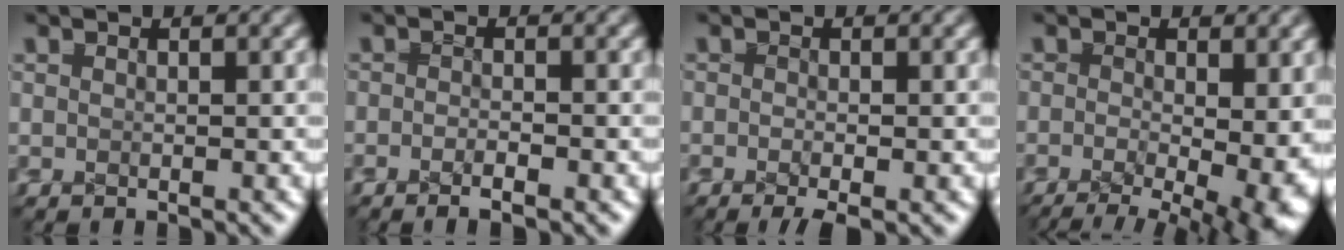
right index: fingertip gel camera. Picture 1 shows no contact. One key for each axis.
{"total": 1.9, "fx": -1.5, "fy": 0.9, "fz": 0.8, "tx": -0.002, "ty": 0.001, "tz": -0.031}
{"total": 2.1, "fx": -1.2, "fy": 1.1, "fz": 1.3, "tx": -0.017, "ty": -0.008, "tz": -0.018}
{"total": 10.6, "fx": -5.1, "fy": 5.2, "fz": 7.7, "tx": -0.093, "ty": -0.056, "tz": -0.054}